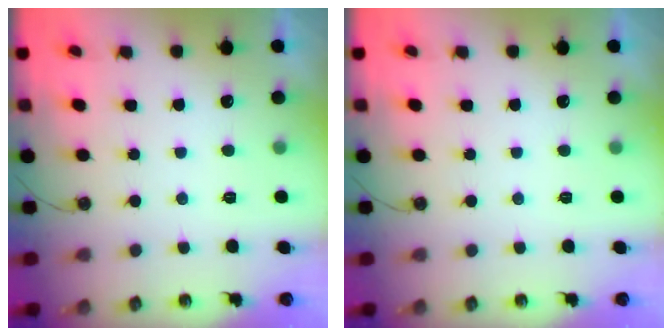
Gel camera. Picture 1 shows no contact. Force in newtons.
{"total": 0.0}